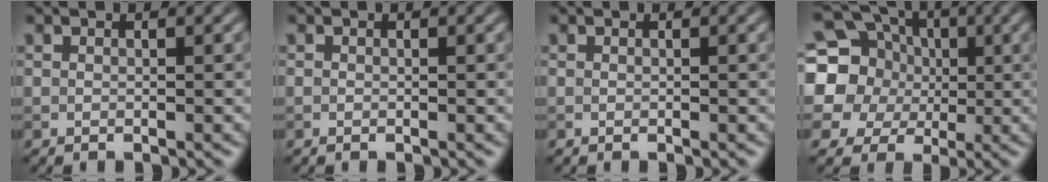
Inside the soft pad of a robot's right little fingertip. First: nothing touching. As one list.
[{"total": 0.0}, {"total": 0.0}, {"total": 16.7, "force": [3.3, 15.2, 6.0], "torque": [-0.160, 0.019, 0.035]}]